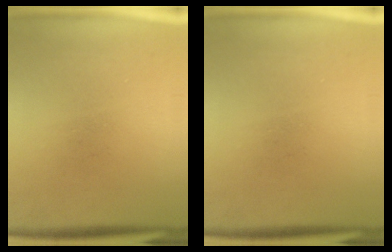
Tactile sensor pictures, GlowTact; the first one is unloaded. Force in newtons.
{"total": 0.0}